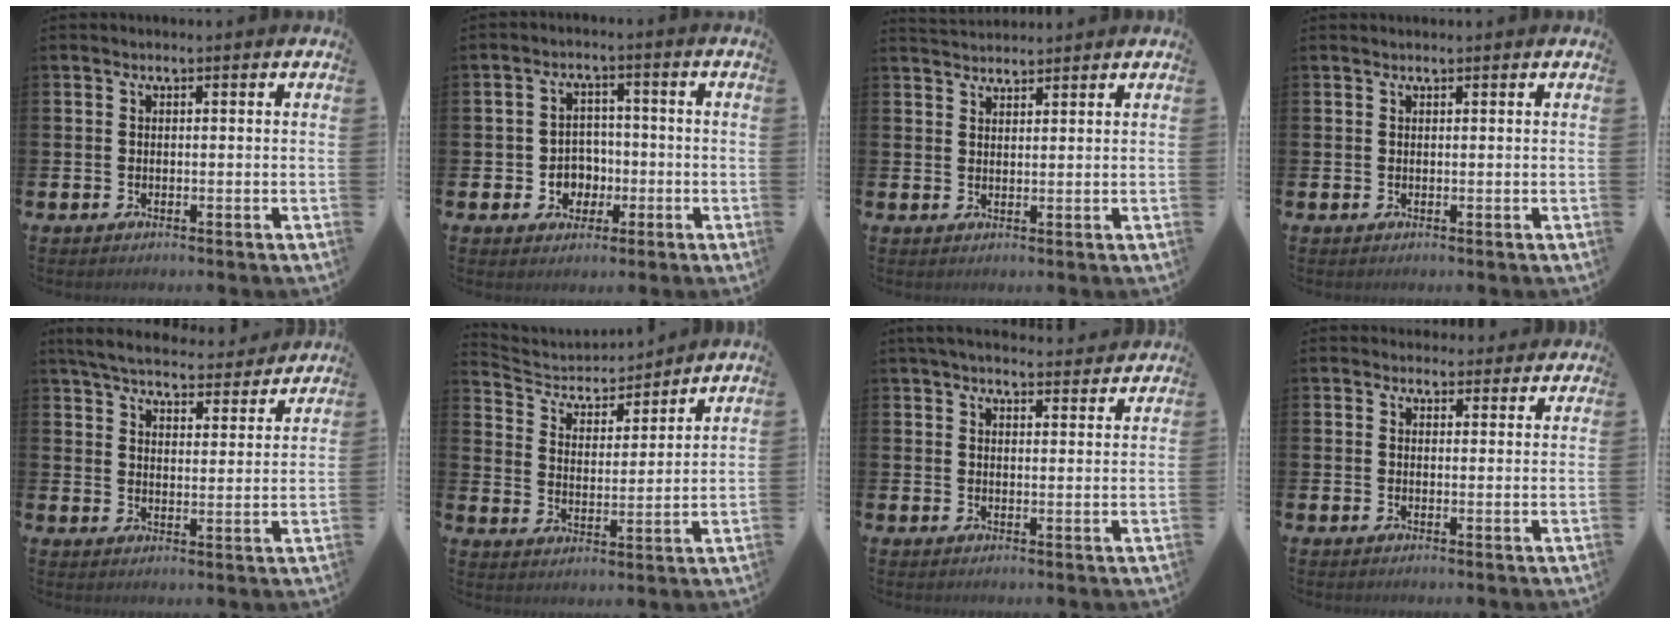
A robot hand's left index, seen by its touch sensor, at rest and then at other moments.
{"total": 4.0, "force": [-0.9, 3.7, 1.1], "torque": [-0.017, -0.002, -0.026]}
{"total": 2.5, "force": [2.5, 0.5, 0.0], "torque": [0.009, -0.014, 0.043]}
{"total": 0.5, "force": [0.5, 0.0, 0.1], "torque": [0.003, -0.001, 0.008]}
{"total": 6.0, "force": [5.8, 1.0, 1.3], "torque": [-0.043, -0.040, 0.099]}
{"total": 4.9, "force": [4.6, 1.6, 0.4], "torque": [-0.038, -0.038, 0.075]}
{"total": 4.4, "force": [4.3, 0.6, 0.9], "torque": [-0.021, -0.018, 0.078]}
{"total": 2.7, "force": [2.5, 1.1, -0.2], "torque": [0.019, -0.013, 0.041]}